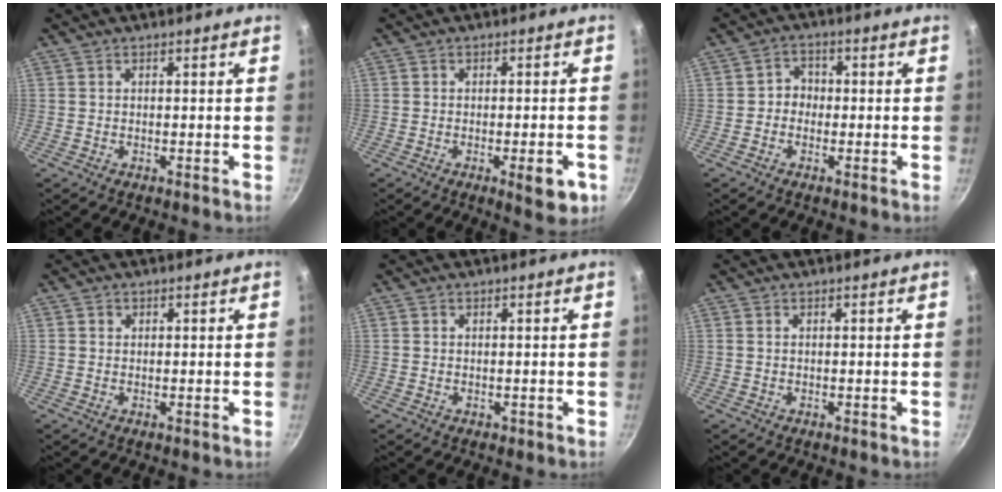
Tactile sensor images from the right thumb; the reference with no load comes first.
{"total": 6.1, "force": [-2.4, 2.0, 5.2], "torque": [-0.052, 0.008, -0.026]}
{"total": 3.3, "force": [-0.7, 2.9, 1.2], "torque": [0.004, 0.012, -0.020]}
{"total": 0.8, "force": [0.3, 0.7, 0.2], "torque": [0.001, 0.003, 0.002]}
{"total": 0.6, "force": [0.0, 0.6, 0.1], "torque": [0.004, 0.001, -0.001]}
{"total": 0.0}